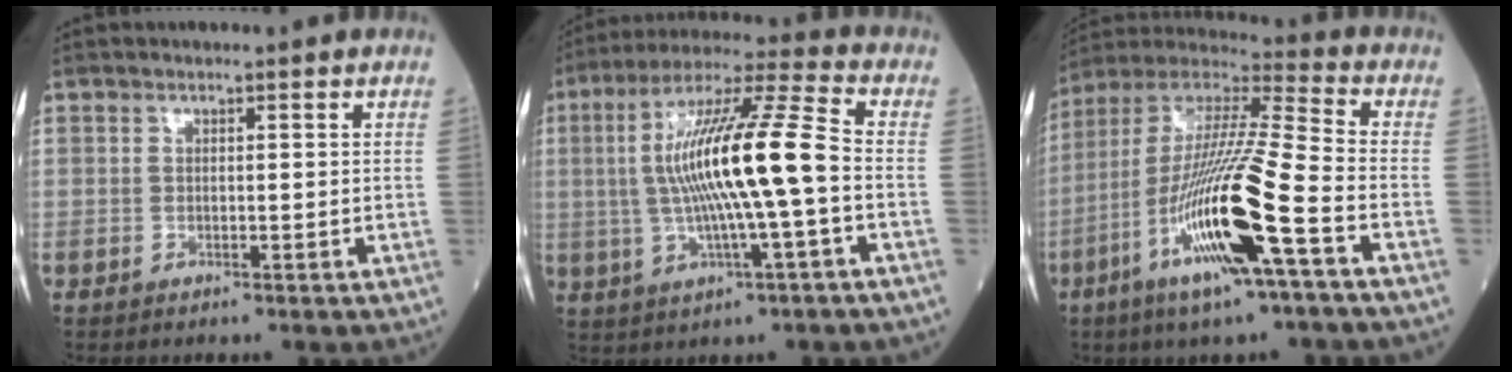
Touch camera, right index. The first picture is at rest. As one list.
[{"total": 16.4, "force": [-0.6, 0.7, 16.4], "torque": [-0.304, 0.016, -0.016]}, {"total": 20.5, "force": [-7.4, 0.9, 19.0], "torque": [-0.398, -0.026, -0.146]}]